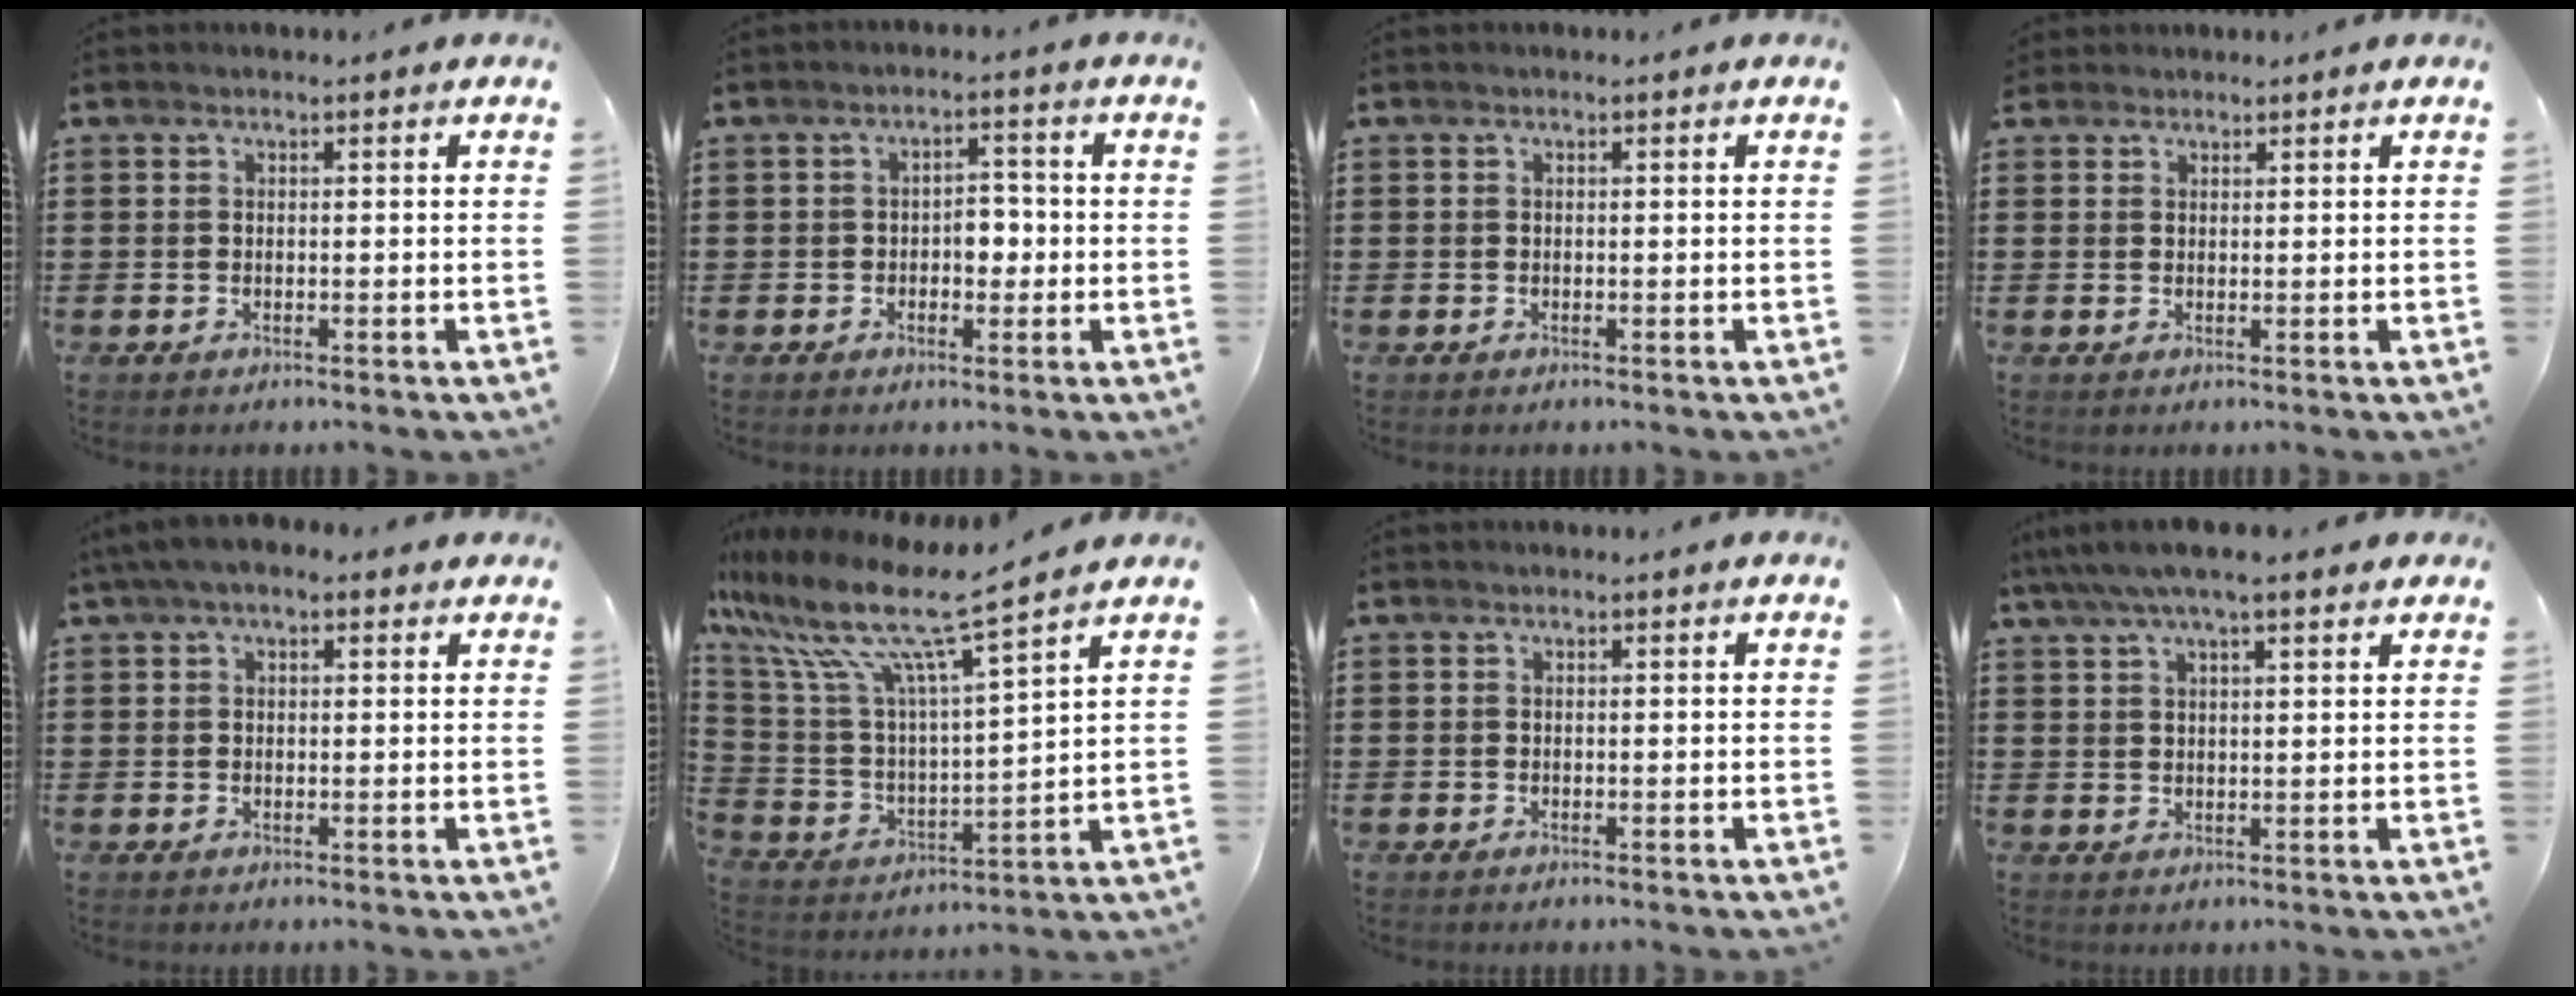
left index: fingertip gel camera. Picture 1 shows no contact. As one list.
[{"total": 3.4, "force": [-0.7, 2.0, 2.6], "torque": [-0.045, 0.004, -0.020]}, {"total": 0.0}, {"total": 1.4, "force": [1.2, 0.6, 0.0], "torque": [-0.005, 0.003, 0.025]}, {"total": 2.9, "force": [1.5, 1.5, 2.0], "torque": [-0.044, 0.009, 0.027]}, {"total": 11.4, "force": [8.7, 1.0, 7.4], "torque": [-0.178, -0.055, 0.141]}, {"total": 0.0}, {"total": 5.5, "force": [4.0, 1.0, 3.5], "torque": [-0.078, 0.000, 0.071]}]